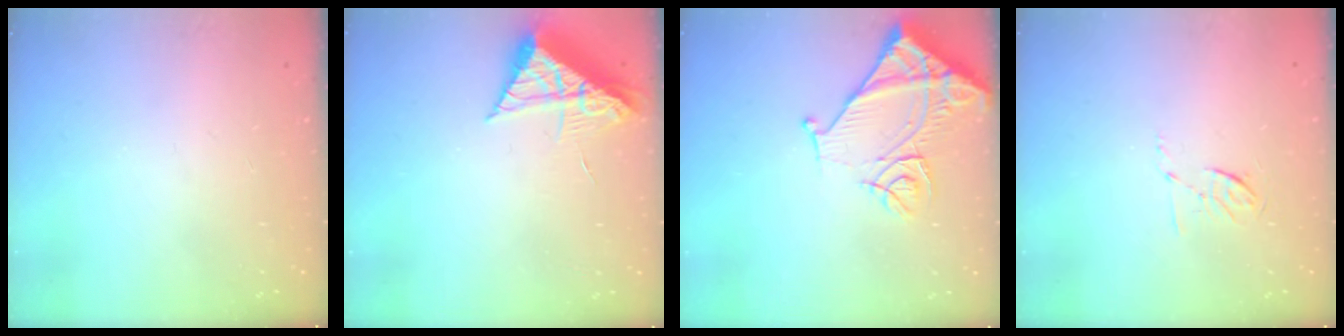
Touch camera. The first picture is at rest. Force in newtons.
{"total": 9.4, "press": 9.4, "slide": 0.5}
{"total": 12.4, "press": 12.3, "slide": 1.6}
{"total": 5.4, "press": 5.1, "slide": 1.8}